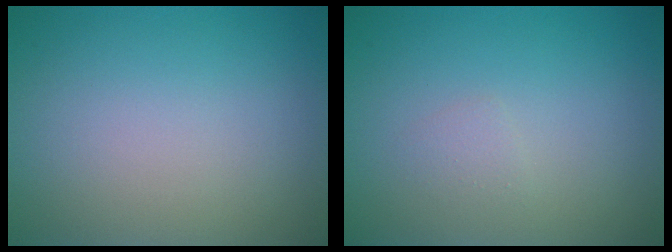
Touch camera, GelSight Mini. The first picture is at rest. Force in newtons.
{"total": 0.8, "press": 0.8, "slide": 0.0}